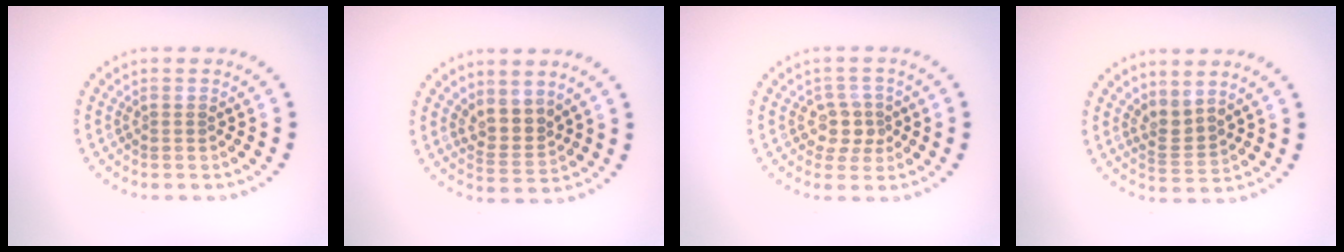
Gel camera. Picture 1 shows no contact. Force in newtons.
{"total": 2.7, "press": 2.0, "slide": 1.8}
{"total": 2.5, "press": 2.2, "slide": 1.1}
{"total": 2.3, "press": 1.5, "slide": 1.7}